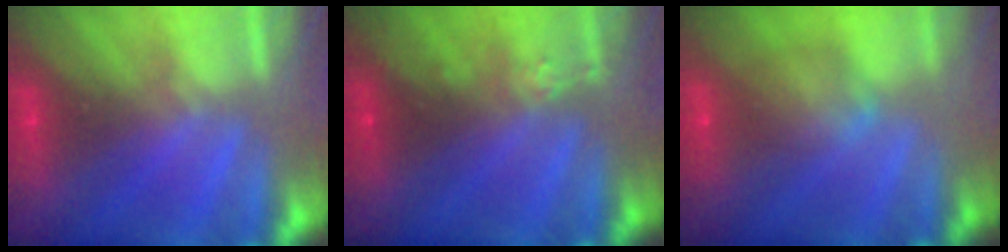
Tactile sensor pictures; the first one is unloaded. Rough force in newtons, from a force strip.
{"total": 2.4}
{"total": 5.5}